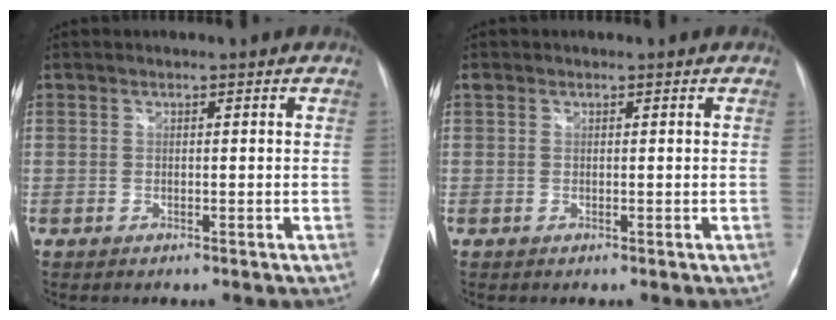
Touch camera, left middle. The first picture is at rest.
{"total": 0.5, "force": [0.4, 0.3, 0.1], "torque": [-0.009, 0.015, 0.008]}